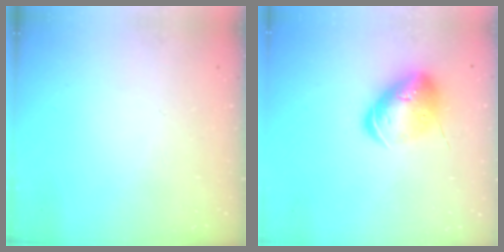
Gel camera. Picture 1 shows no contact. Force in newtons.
{"total": 16.0, "press": 15.8, "slide": 2.3}